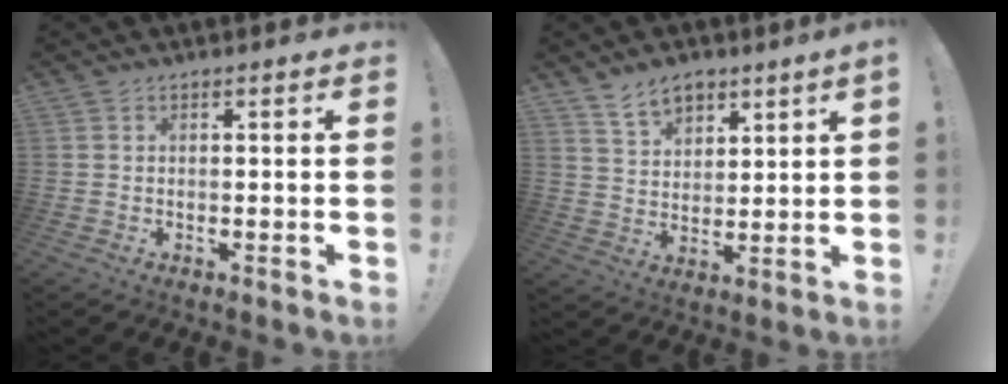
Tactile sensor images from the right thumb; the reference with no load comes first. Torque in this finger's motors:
{"motor_torque": [-0.54, 0.67, 0.15, 0.17, 0.00]}